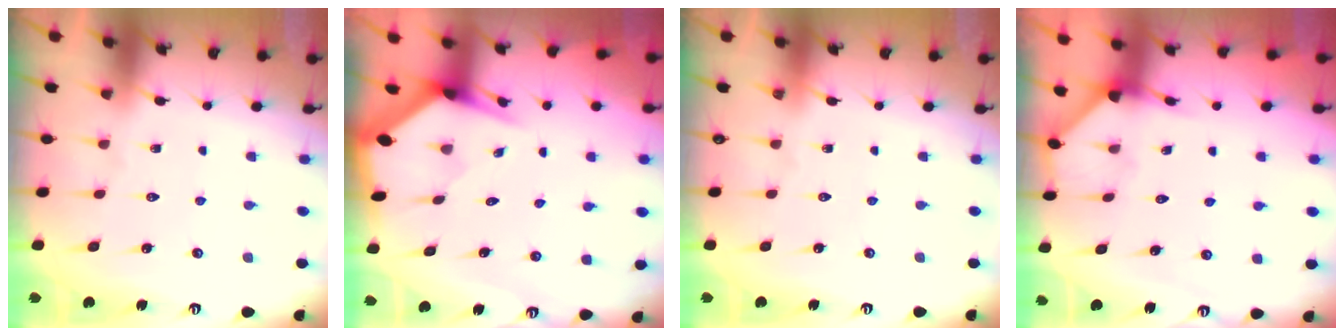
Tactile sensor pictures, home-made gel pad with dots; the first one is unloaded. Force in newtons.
{"total": 2.8, "press": 2.8, "slide": 0.3}
{"total": 0.0}
{"total": 2.9, "press": 2.9, "slide": 0.2}